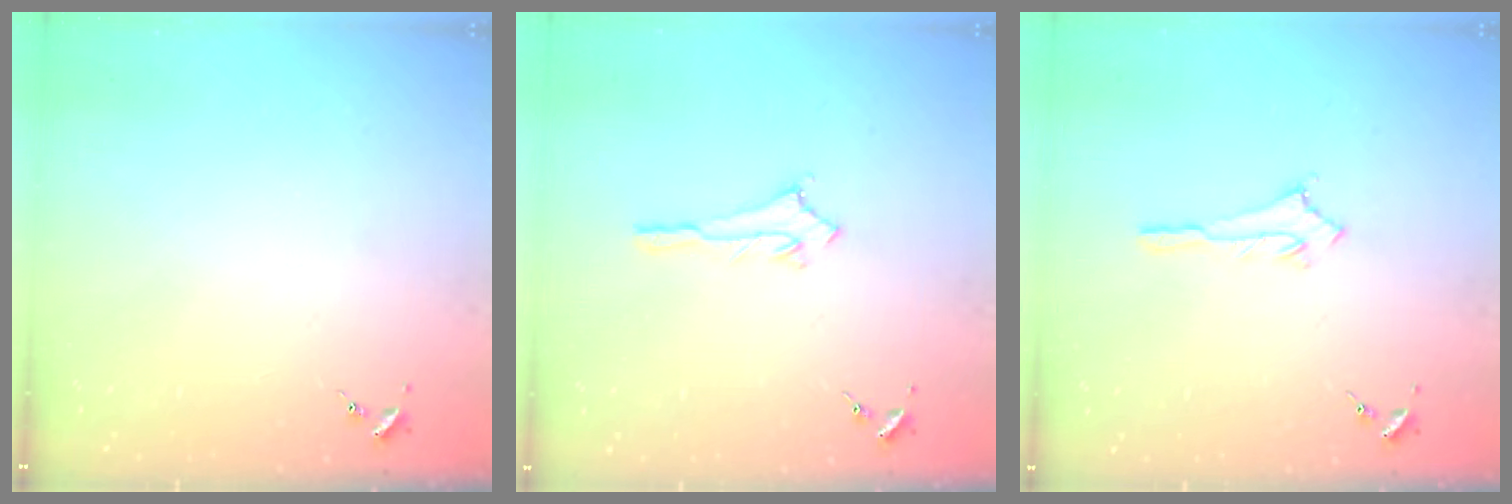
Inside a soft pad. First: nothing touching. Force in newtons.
{"total": 2.9, "press": 2.9, "slide": 0.3}
{"total": 2.9, "press": 2.9, "slide": 0.2}